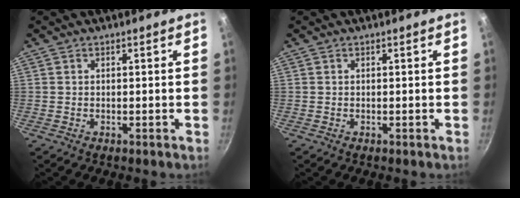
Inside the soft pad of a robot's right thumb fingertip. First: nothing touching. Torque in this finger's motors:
{"motor_torque": [-0.28, 0.10, 0.16, 0.32, -0.02]}